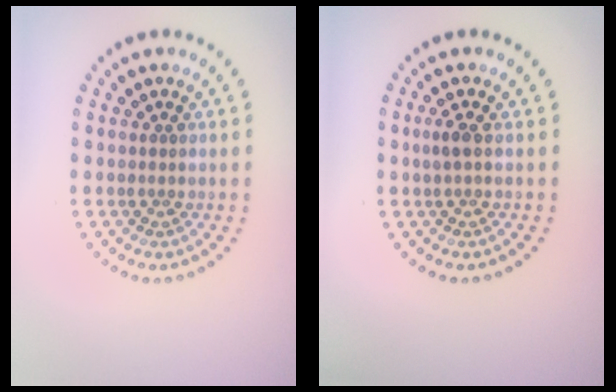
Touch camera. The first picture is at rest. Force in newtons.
{"total": 1.0, "press": 0.9, "slide": 0.3}